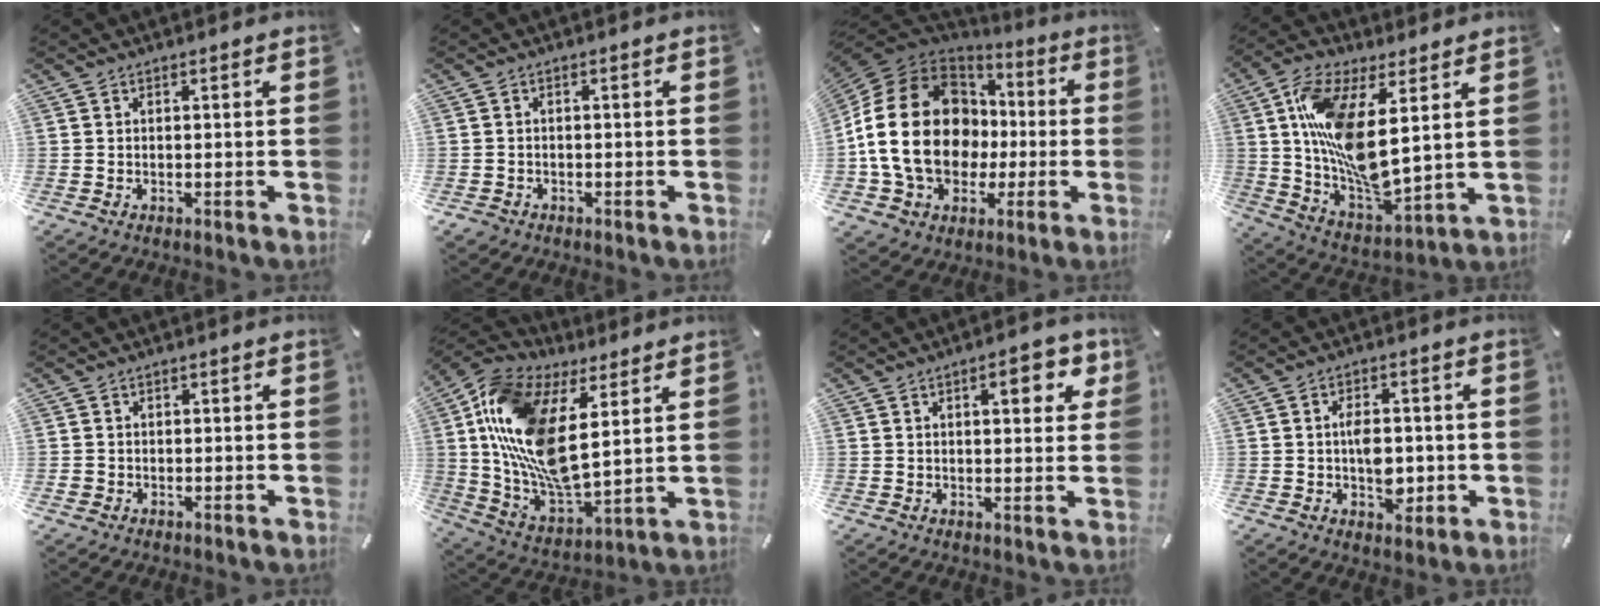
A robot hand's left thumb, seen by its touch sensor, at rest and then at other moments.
{"total": 1.6, "force": [-0.9, 1.3, 0.4], "torque": [-0.008, 0.006, -0.021]}
{"total": 24.2, "force": [-0.8, 18.5, 15.6], "torque": [-0.328, 0.012, -0.004]}
{"total": 16.4, "force": [5.7, 6.9, 13.8], "torque": [-0.287, -0.034, 0.100]}
{"total": 1.4, "force": [-0.2, 1.3, 0.2], "torque": [-0.004, 0.005, -0.008]}
{"total": 17.9, "force": [5.9, 9.6, 13.9], "torque": [-0.339, -0.048, 0.100]}
{"total": 7.6, "force": [3.1, 3.2, 6.1], "torque": [-0.076, -0.008, 0.043]}
{"total": 7.2, "force": [-0.8, 4.9, 5.2], "torque": [-0.060, 0.001, -0.015]}